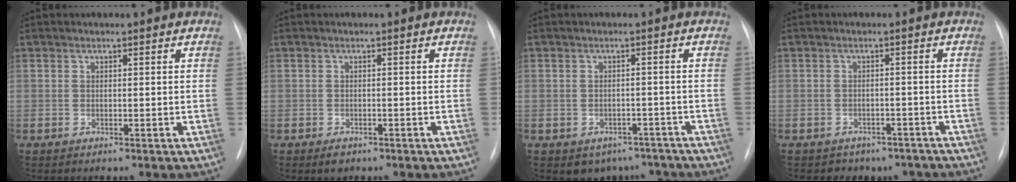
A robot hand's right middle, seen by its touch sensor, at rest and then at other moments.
{"total": 1.4, "force": [-0.8, 0.8, 0.7], "torque": [-0.011, 0.001, -0.006]}
{"total": 5.5, "force": [-4.1, 3.6, 0.9], "torque": [0.006, 0.018, -0.050]}
{"total": 5.8, "force": [-4.6, 3.5, 0.2], "torque": [0.006, 0.019, -0.049]}